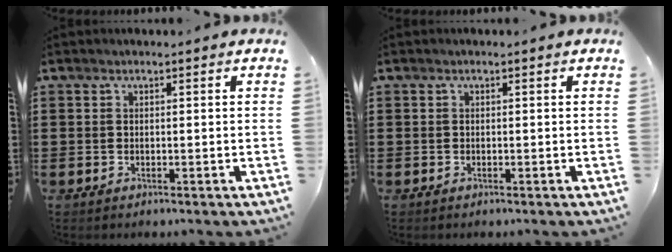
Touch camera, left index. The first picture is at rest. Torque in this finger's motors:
{"motor_torque": [0.00, 0.00, 0.01, -0.01]}